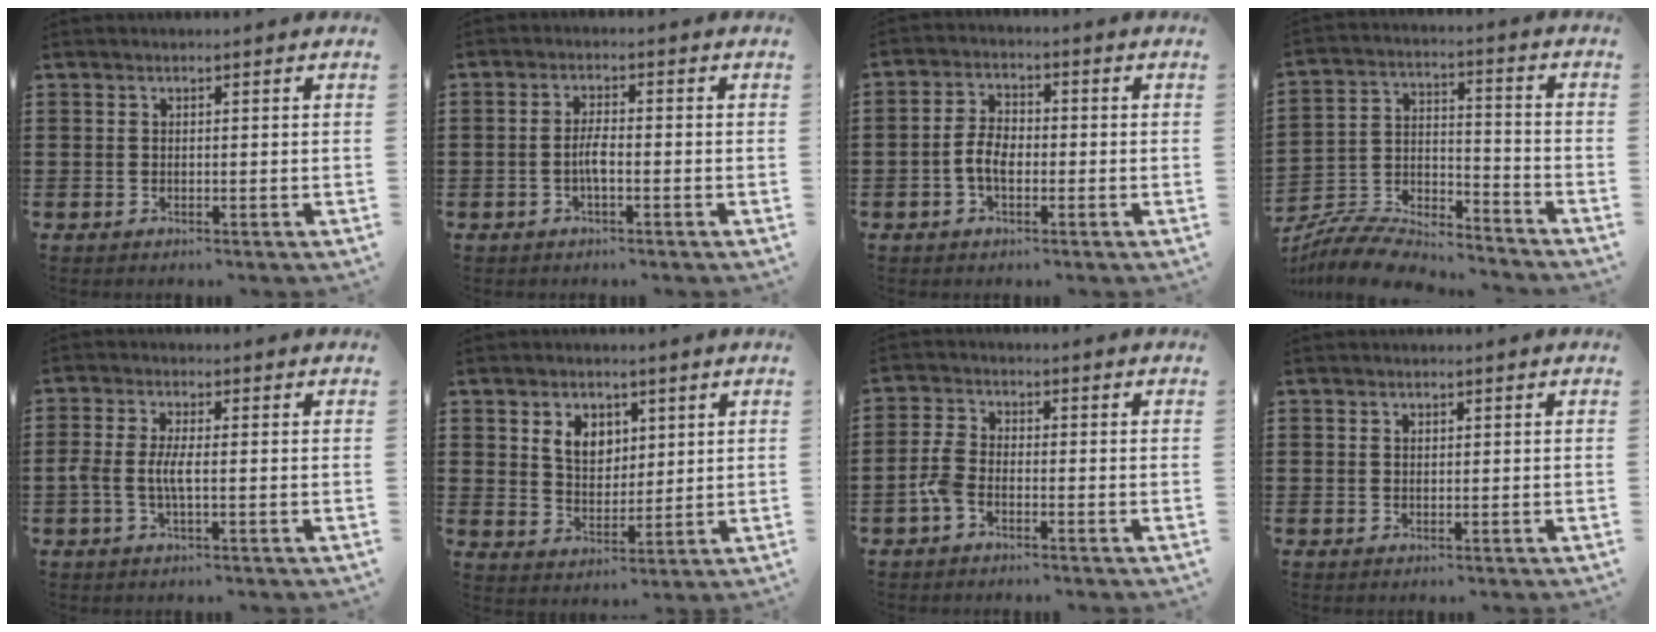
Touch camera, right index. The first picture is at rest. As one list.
[{"total": 3.0, "force": [-1.0, 0.7, 2.7], "torque": [-0.065, -0.003, -0.022]}, {"total": 4.4, "force": [-1.2, 2.4, 3.5], "torque": [-0.091, -0.003, -0.031]}, {"total": 7.4, "force": [-7.2, 1.2, 0.9], "torque": [-0.022, 0.009, -0.143]}, {"total": 3.6, "force": [-0.8, 1.0, 3.4], "torque": [-0.083, -0.005, -0.021]}, {"total": 5.4, "force": [2.6, 3.9, 2.8], "torque": [-0.061, 0.011, 0.046]}, {"total": 3.9, "force": [-2.0, 1.7, 2.8], "torque": [-0.084, -0.004, -0.048]}, {"total": 0.6, "force": [0.4, 0.3, 0.3], "torque": [-0.005, 0.002, 0.011]}]